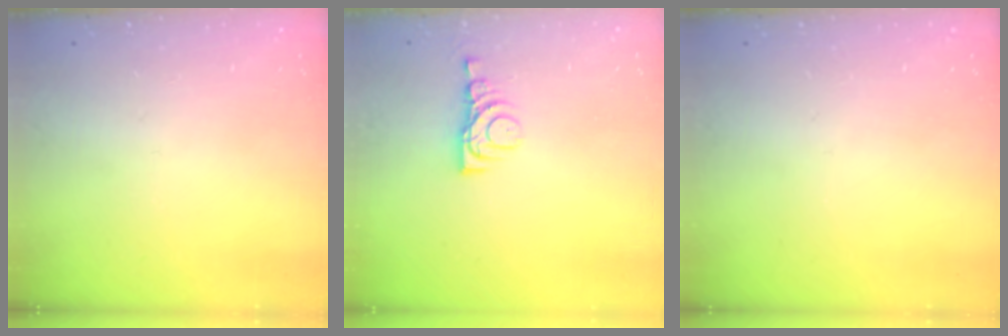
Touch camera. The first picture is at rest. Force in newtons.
{"total": 5.0, "press": 4.9, "slide": 0.7}
{"total": 0.0}